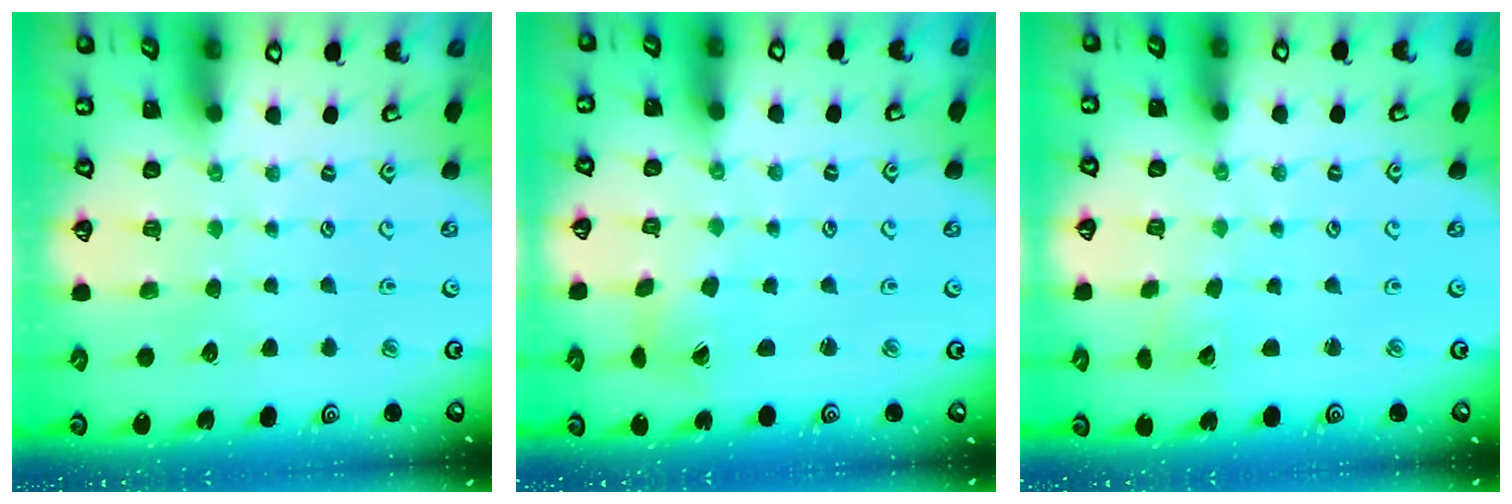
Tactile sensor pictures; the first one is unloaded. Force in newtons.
{"total": 2.0, "press": 2.0, "slide": 0.2}
{"total": 1.3, "press": 1.3, "slide": 0.0}